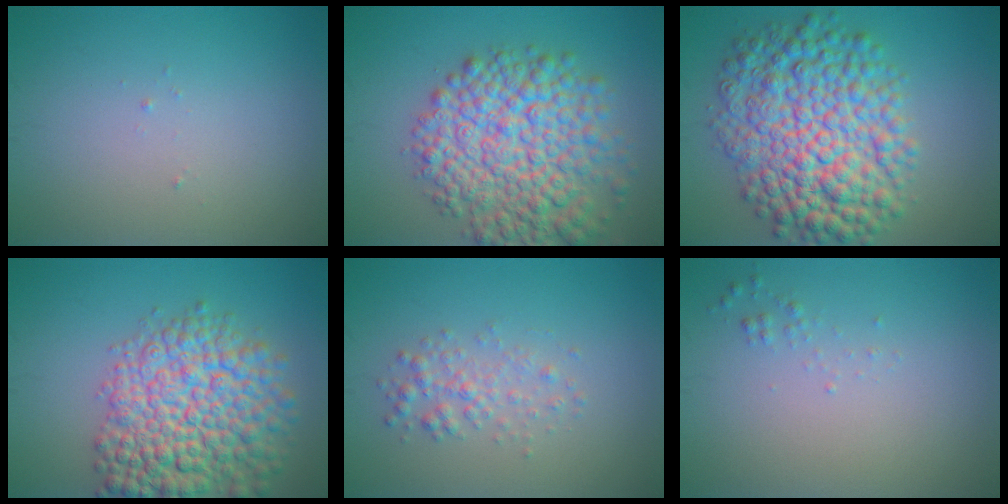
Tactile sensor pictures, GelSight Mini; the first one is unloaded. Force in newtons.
{"total": 9.9, "press": 9.9, "slide": 0.3}
{"total": 10.8, "press": 10.8, "slide": 0.1}
{"total": 10.3, "press": 10.3, "slide": 0.4}
{"total": 2.1, "press": 2.1, "slide": 0.0}
{"total": 0.6, "press": 0.6, "slide": 0.0}